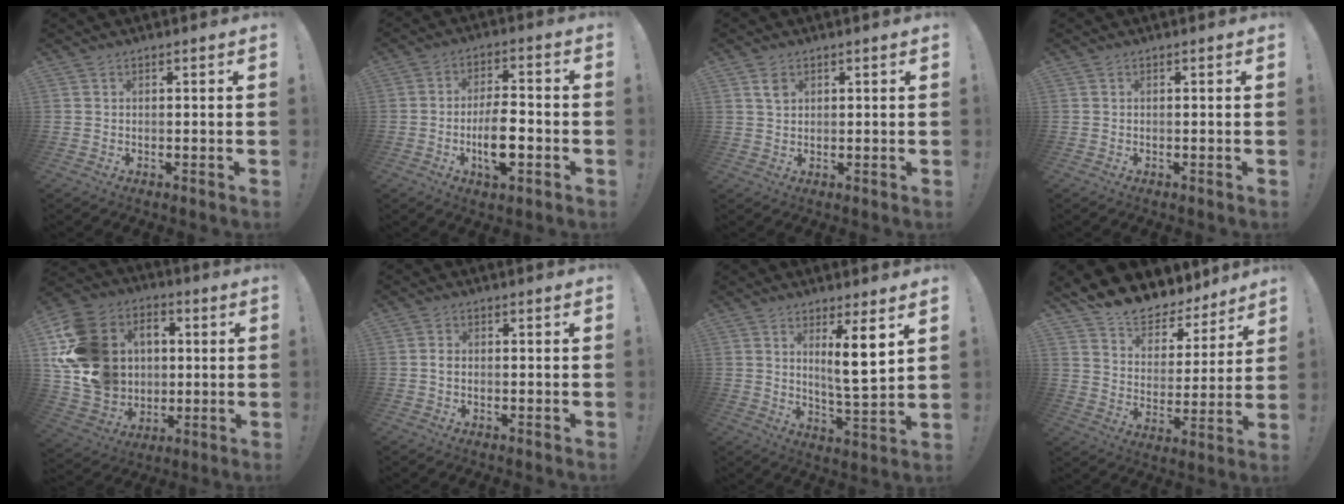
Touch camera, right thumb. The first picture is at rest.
{"total": 10.2, "force": [-3.2, 4.7, 8.4], "torque": [-0.152, 0.012, -0.055]}
{"total": 3.1, "force": [1.6, 2.0, 1.8], "torque": [-0.018, -0.006, 0.026]}
{"total": 0.0}
{"total": 20.2, "force": [2.6, 17.3, 10.1], "torque": [-0.180, 0.005, 0.083]}
{"total": 1.1, "force": [-0.2, 0.8, 0.8], "torque": [-0.011, 0.000, -0.006]}
{"total": 9.6, "force": [3.9, 1.1, 8.7], "torque": [-0.129, -0.025, 0.056]}
{"total": 10.9, "force": [10.1, 3.7, 1.7], "torque": [-0.050, -0.091, 0.185]}